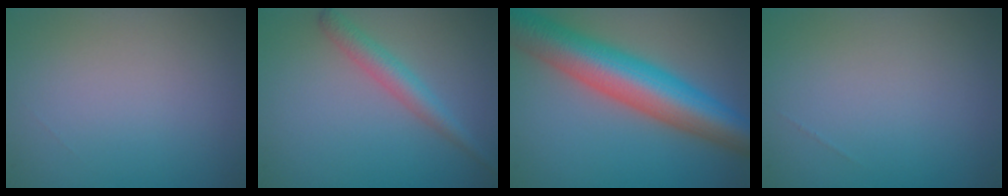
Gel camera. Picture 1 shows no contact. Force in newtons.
{"total": 2.5, "press": 2.5, "slide": 0.1}
{"total": 10.6, "press": 10.6, "slide": 0.2}
{"total": 0.0}